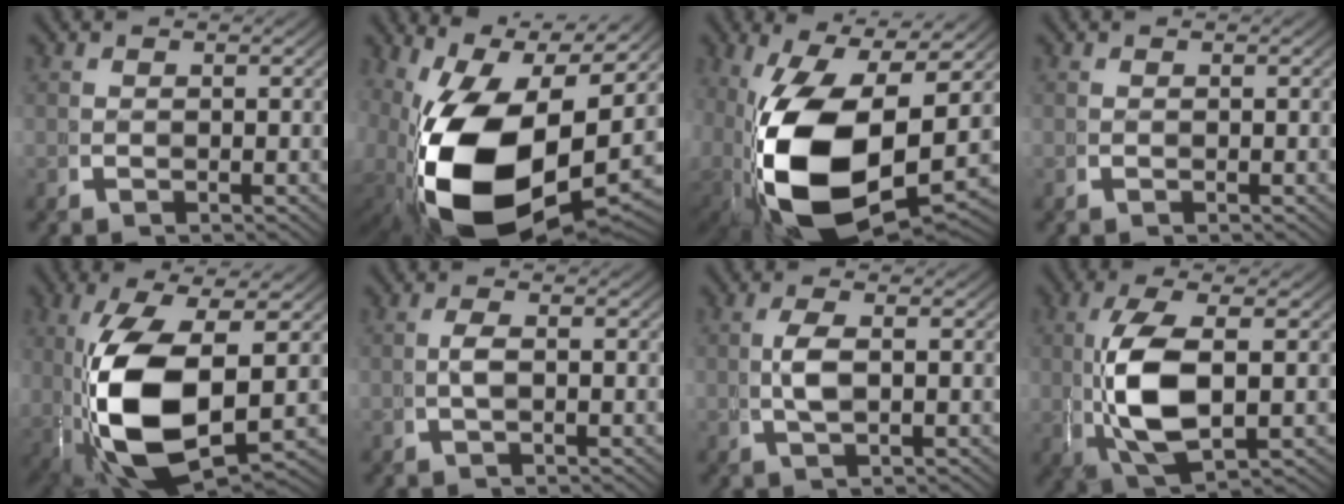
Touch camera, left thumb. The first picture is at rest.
{"total": 19.5, "force": [-0.9, 12.2, 15.1], "torque": [-0.322, -0.086, 0.033]}
{"total": 16.9, "force": [-1.5, 10.2, 13.4], "torque": [-0.298, -0.073, 0.021]}
{"total": 0.0}
{"total": 13.6, "force": [-1.1, 7.4, 11.4], "torque": [-0.262, -0.048, 0.021]}
{"total": 1.1, "force": [0.0, 0.2, 1.1], "torque": [-0.027, 0.001, 0.001]}
{"total": 2.0, "force": [0.5, 0.4, 1.9], "torque": [-0.047, 0.003, 0.012]}
{"total": 9.5, "force": [-0.1, 4.6, 8.3], "torque": [-0.201, -0.027, 0.023]}